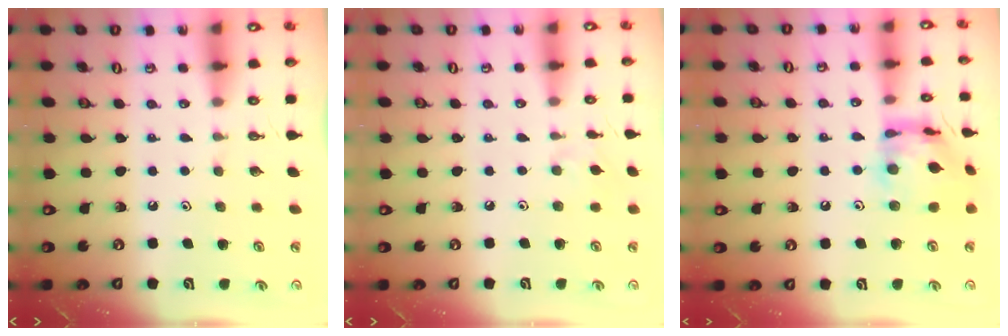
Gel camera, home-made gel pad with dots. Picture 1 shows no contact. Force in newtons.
{"total": 5.3, "press": 5.2, "slide": 0.9}
{"total": 13.9, "press": 13.9, "slide": 1.4}